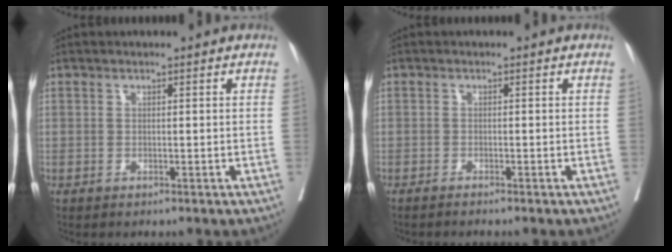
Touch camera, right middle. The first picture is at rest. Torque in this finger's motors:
{"motor_torque": [0.57, -0.74, 0.06, 0.00]}